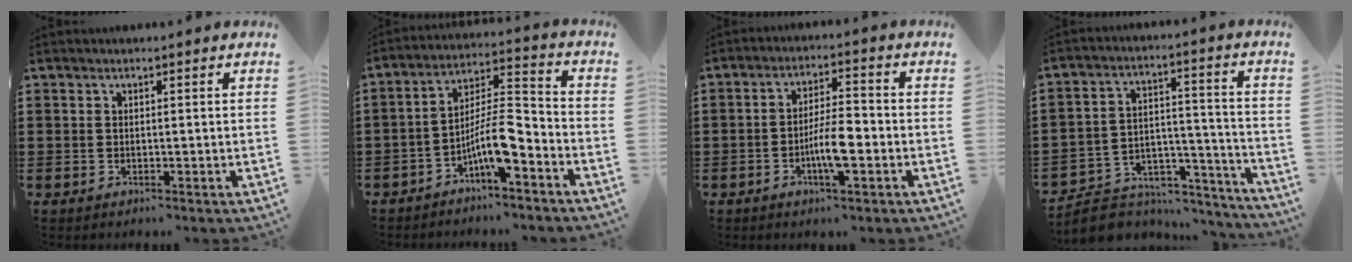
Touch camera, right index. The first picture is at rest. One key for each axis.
{"total": 9.2, "fx": -5.3, "fy": 2.2, "fz": 7.2, "tx": -0.147, "ty": -0.003, "tz": -0.103}
{"total": 6.7, "fx": -2.1, "fy": 1.8, "fz": 6.1, "tx": -0.117, "ty": -0.001, "tz": -0.041}
{"total": 5.3, "fx": -4.5, "fy": 2.6, "fz": 0.8, "tx": -0.019, "ty": 0.011, "tz": -0.087}